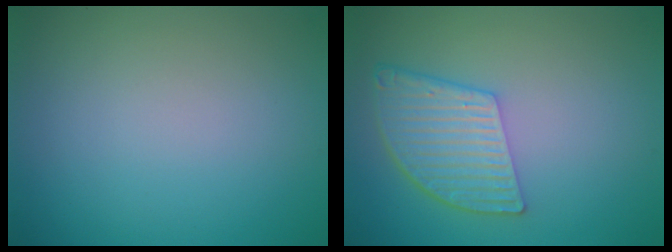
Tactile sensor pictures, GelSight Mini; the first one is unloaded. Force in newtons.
{"total": 5.4, "press": 4.0, "slide": 3.7}